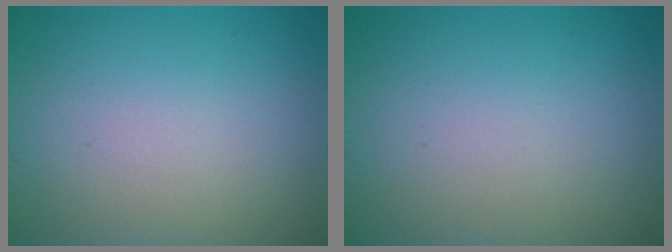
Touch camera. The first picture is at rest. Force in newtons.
{"total": 0.0}